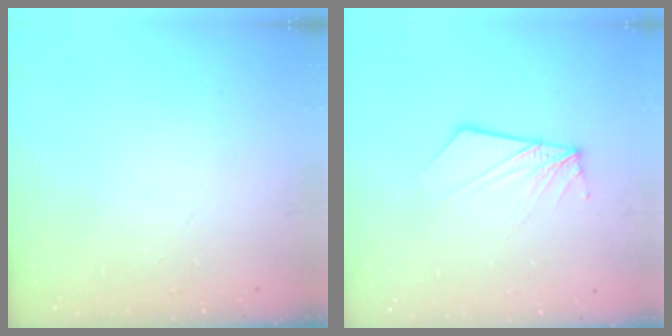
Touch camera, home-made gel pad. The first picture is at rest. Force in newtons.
{"total": 9.3, "press": 9.2, "slide": 1.3}